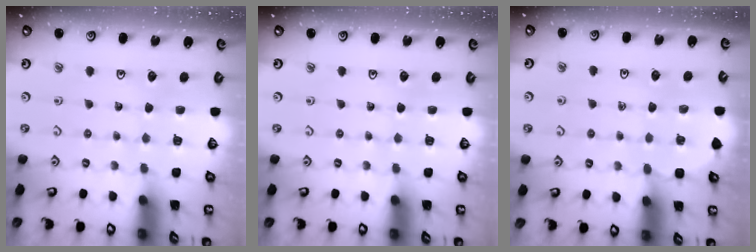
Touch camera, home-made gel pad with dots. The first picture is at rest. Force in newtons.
{"total": 0.0}
{"total": 3.9, "press": 3.8, "slide": 0.4}